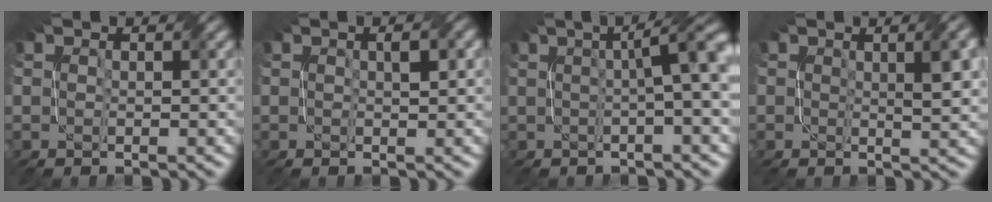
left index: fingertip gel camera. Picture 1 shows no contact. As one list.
[{"total": 1.1, "force": [0.2, 0.3, 1.0], "torque": [-0.014, 0.007, 0.006]}, {"total": 6.7, "force": [1.0, 1.8, 6.4], "torque": [-0.048, 0.030, 0.006]}, {"total": 2.8, "force": [0.6, 0.8, 2.6], "torque": [-0.028, 0.007, 0.012]}]